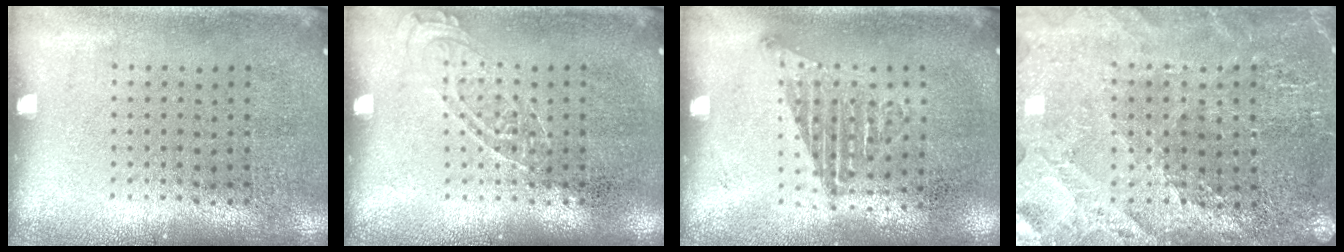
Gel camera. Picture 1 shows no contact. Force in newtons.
{"total": 1.5, "press": 1.4, "slide": 0.2}
{"total": 1.2, "press": 1.0, "slide": 0.7}
{"total": 2.6, "press": 2.6, "slide": 0.4}